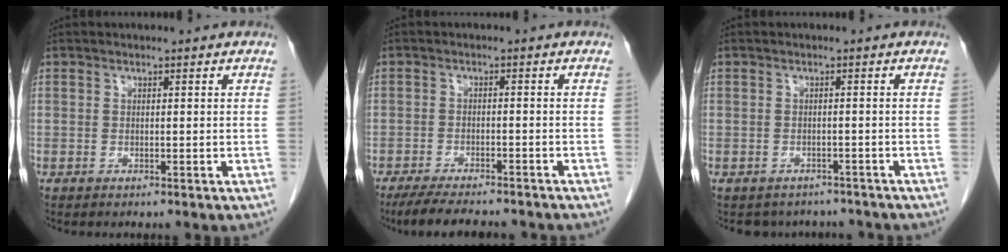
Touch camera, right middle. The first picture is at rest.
{"total": 10.9, "force": [-9.6, 2.0, 4.8], "torque": [-0.075, -0.011, -0.139]}
{"total": 5.9, "force": [-5.3, 2.5, 0.2], "torque": [0.000, 0.009, -0.058]}